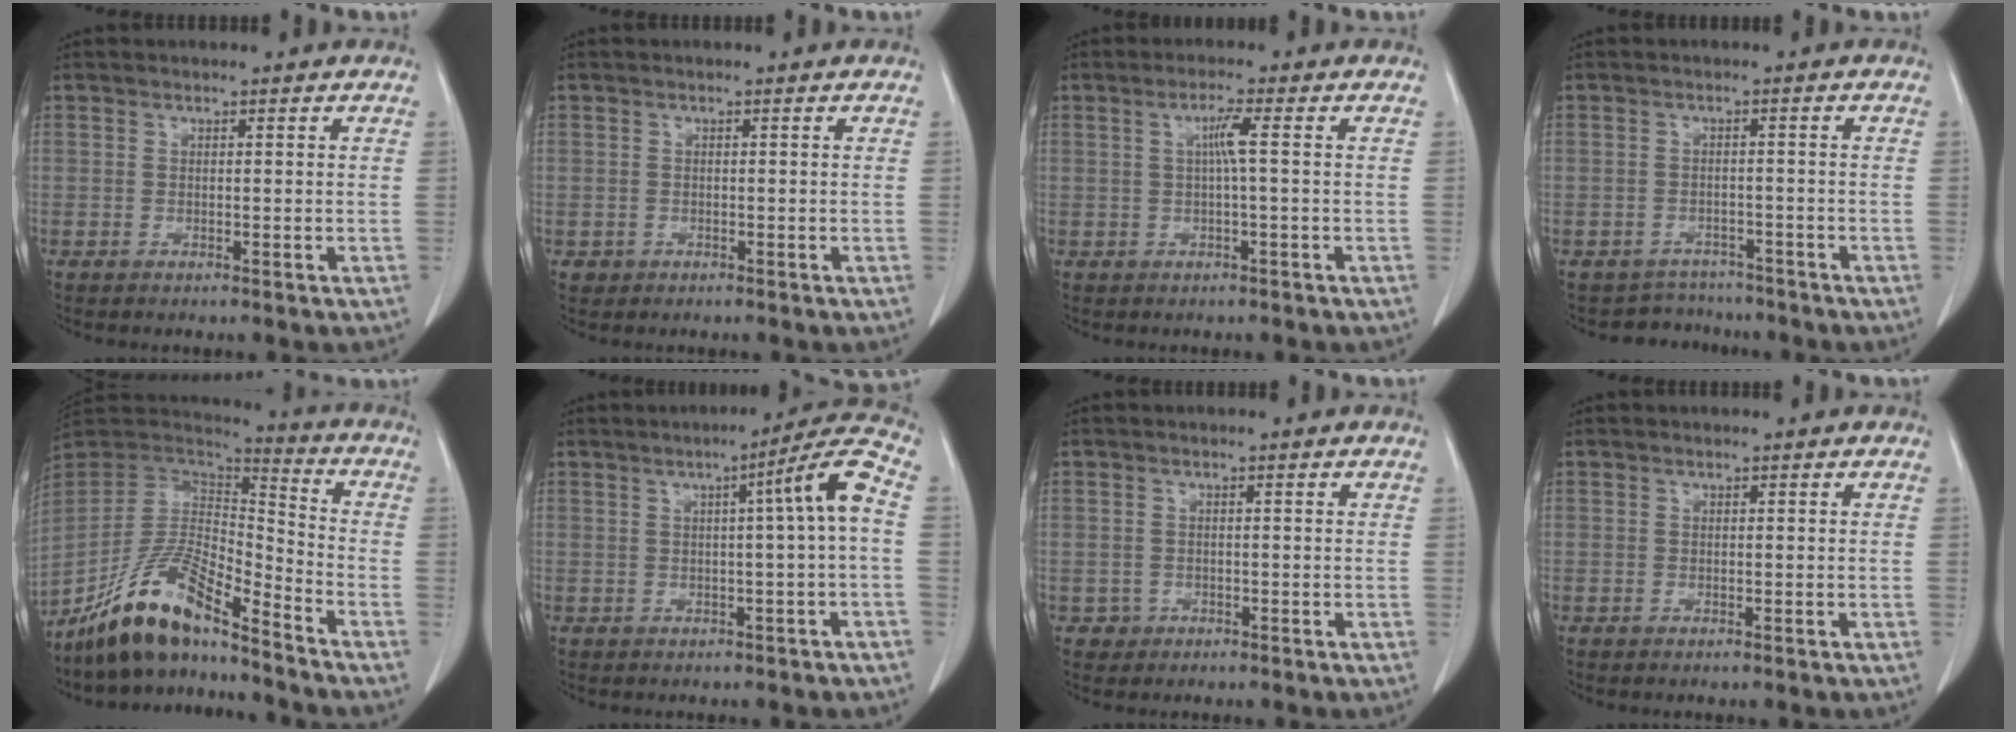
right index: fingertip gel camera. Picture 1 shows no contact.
{"total": 1.1, "force": [-0.4, 1.1, 0.0], "torque": [-0.002, 0.005, -0.004]}
{"total": 2.9, "force": [0.3, -0.4, 2.8], "torque": [-0.055, 0.004, 0.006]}
{"total": 4.1, "force": [-3.6, 1.5, -1.2], "torque": [0.016, 0.018, -0.053]}
{"total": 14.0, "force": [-11.0, 2.6, 8.2], "torque": [-0.161, 0.011, -0.204]}
{"total": 7.1, "force": [0.4, -1.0, 7.0], "torque": [-0.096, 0.015, 0.006]}
{"total": 1.6, "force": [-0.6, 1.5, -0.1], "torque": [0.004, 0.008, -0.009]}
{"total": 0.0}